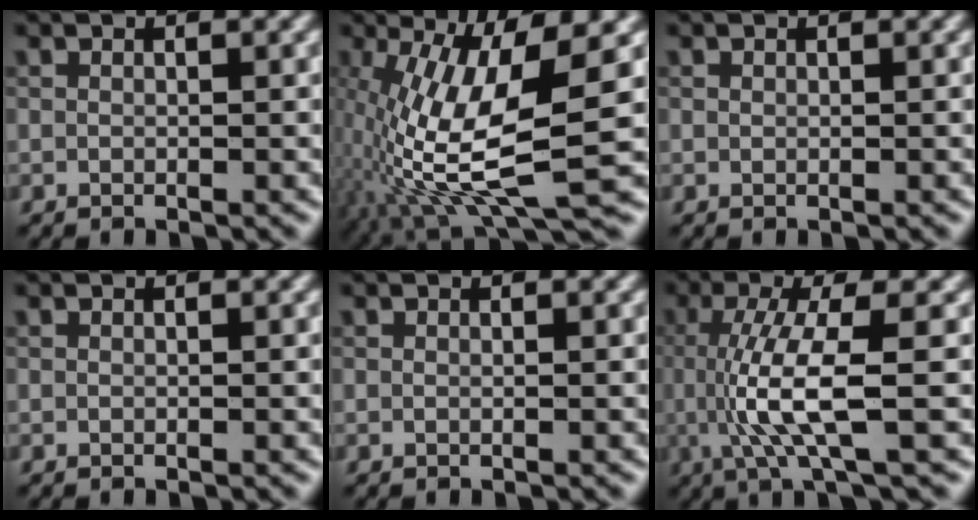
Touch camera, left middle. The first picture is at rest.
{"total": 10.9, "force": [-2.2, 3.0, 10.3], "torque": [-0.215, -0.006, -0.038]}
{"total": 0.0}
{"total": 0.0}
{"total": 0.0}
{"total": 6.6, "force": [-0.5, 1.4, 6.4], "torque": [-0.135, -0.006, -0.005]}